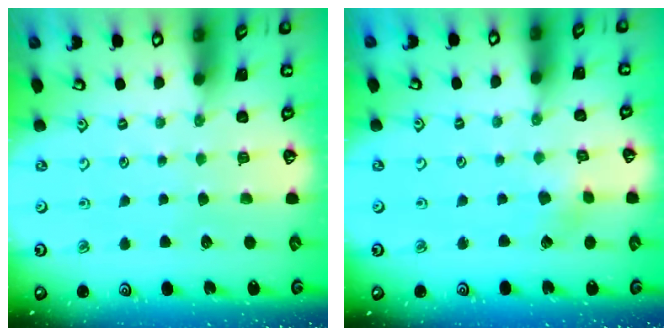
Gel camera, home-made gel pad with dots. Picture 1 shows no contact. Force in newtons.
{"total": 2.4, "press": 2.4, "slide": 0.3}